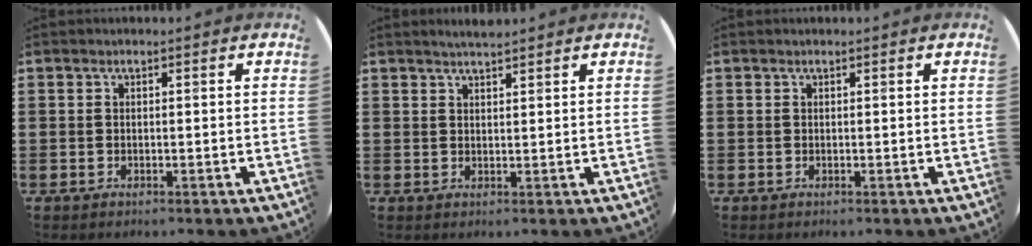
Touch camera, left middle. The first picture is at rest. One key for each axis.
{"total": 1.9, "fx": 1.8, "fy": 0.0, "fz": 0.5, "tx": -0.010, "ty": 0.003, "tz": 0.033}
{"total": 0.0}